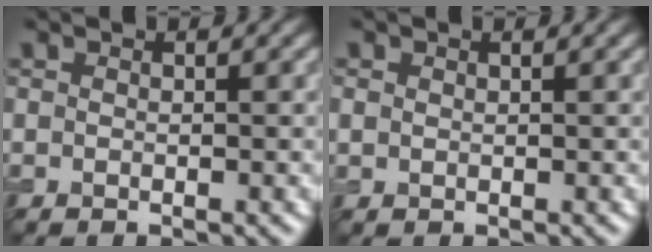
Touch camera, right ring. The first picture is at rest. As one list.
[{"total": 0.7, "force": [0.4, 0.5, 0.2], "torque": [-0.005, -0.001, 0.009]}]